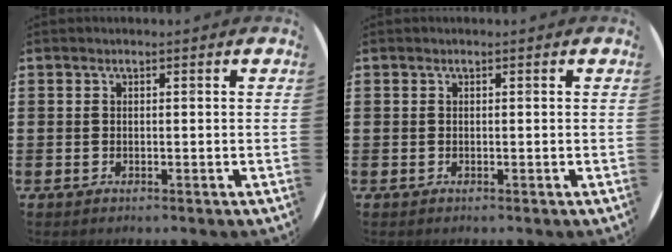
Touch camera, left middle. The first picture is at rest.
{"total": 0.0}